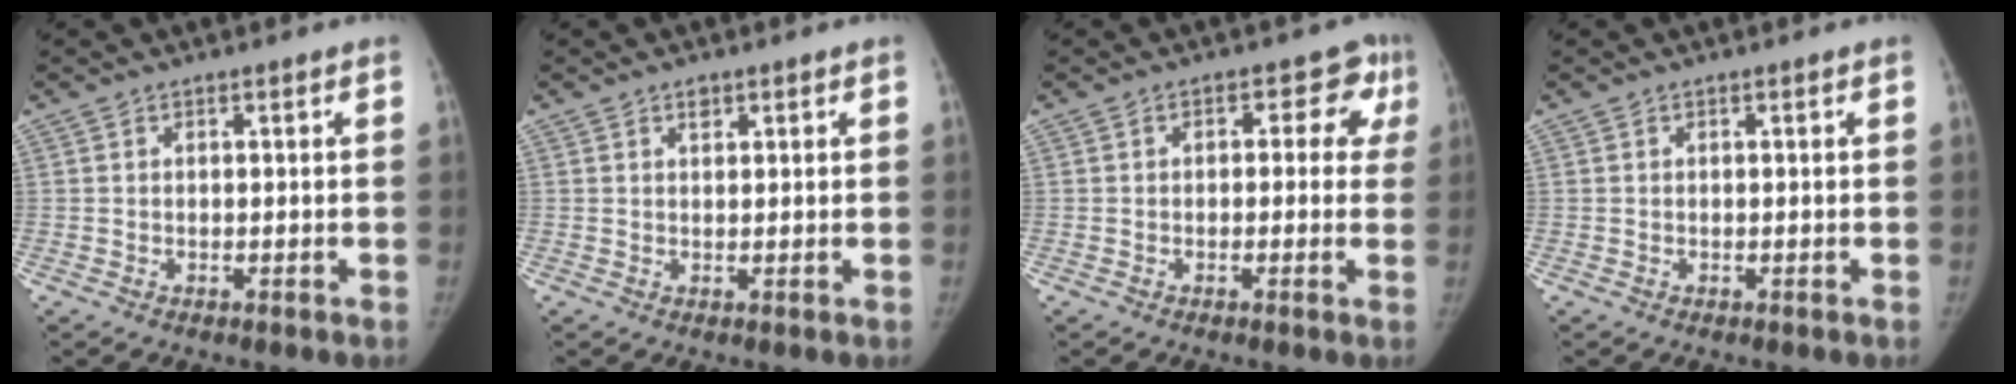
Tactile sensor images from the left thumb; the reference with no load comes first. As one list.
[{"total": 1.4, "force": [0.9, 0.9, 0.6], "torque": [-0.001, -0.003, 0.011]}, {"total": 6.4, "force": [1.2, 4.4, 4.4], "torque": [0.000, 0.012, -0.001]}, {"total": 0.0}]